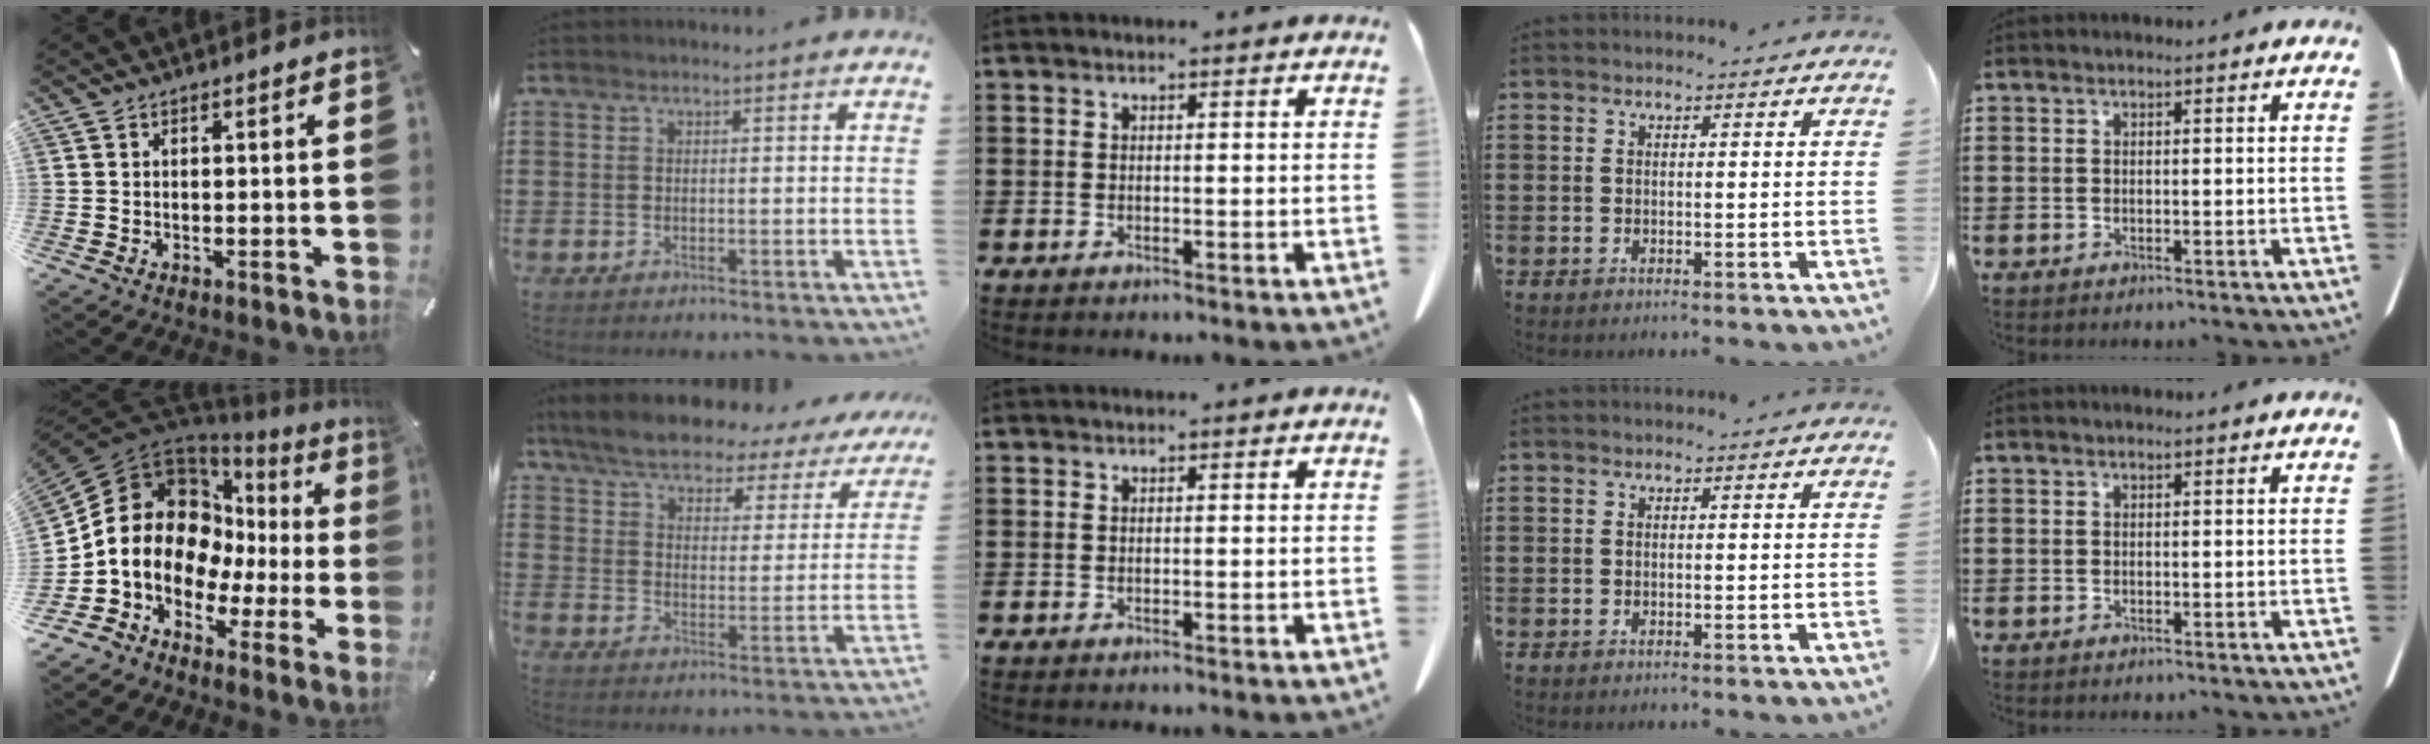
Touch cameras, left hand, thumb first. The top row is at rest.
{"thumb": {"total": 16.6, "force": [1.5, 14.5, 8.0], "torque": [-0.153, -0.034, 0.035]}, "index": {"total": 6.2, "force": [5.7, 1.3, 2.1], "torque": [-0.072, -0.033, 0.096]}}